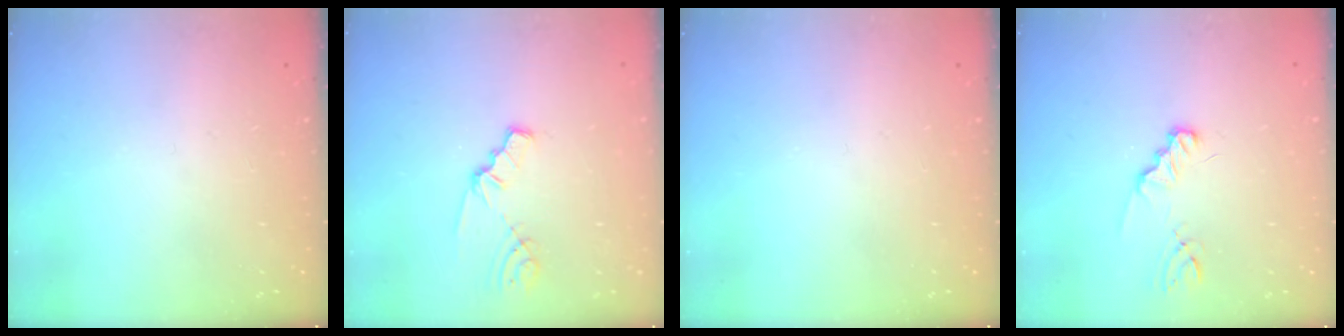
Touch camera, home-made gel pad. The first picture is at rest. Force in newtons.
{"total": 1.8, "press": 1.7, "slide": 0.3}
{"total": 0.0}
{"total": 1.8, "press": 1.8, "slide": 0.3}